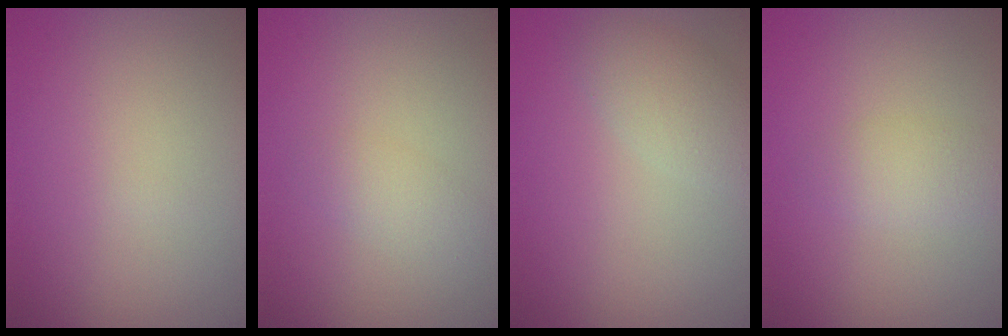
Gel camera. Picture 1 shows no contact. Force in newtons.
{"total": 1.7, "press": 1.7, "slide": 0.0}
{"total": 2.6, "press": 2.6, "slide": 0.1}
{"total": 1.9, "press": 1.9, "slide": 0.1}